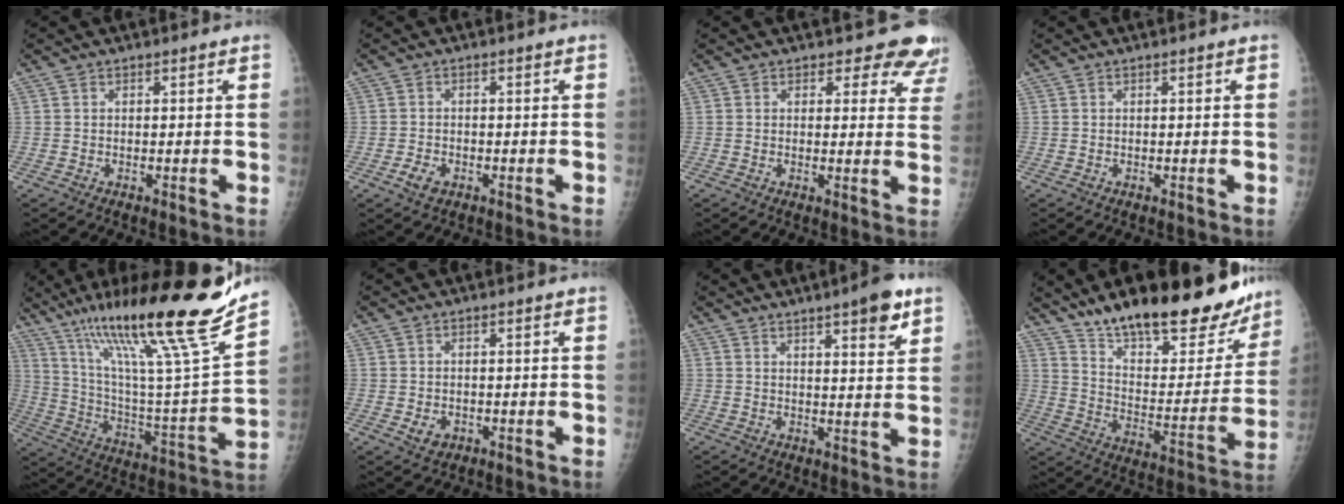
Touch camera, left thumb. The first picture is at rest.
{"total": 2.8, "force": [-1.4, 1.9, 1.6], "torque": [-0.026, 0.002, -0.022]}
{"total": 7.8, "force": [6.9, 3.6, 0.9], "torque": [0.043, -0.036, 0.051]}
{"total": 0.0}
{"total": 28.8, "force": [20.4, 1.9, 20.3], "torque": [-0.314, -0.078, 0.346]}
{"total": 2.7, "force": [-0.7, 2.2, 1.4], "torque": [-0.013, 0.000, -0.002]}
{"total": 7.4, "force": [4.6, 1.5, 5.6], "torque": [-0.071, -0.024, 0.062]}
{"total": 27.8, "force": [21.3, 9.5, 15.2], "torque": [-0.187, -0.097, 0.318]}